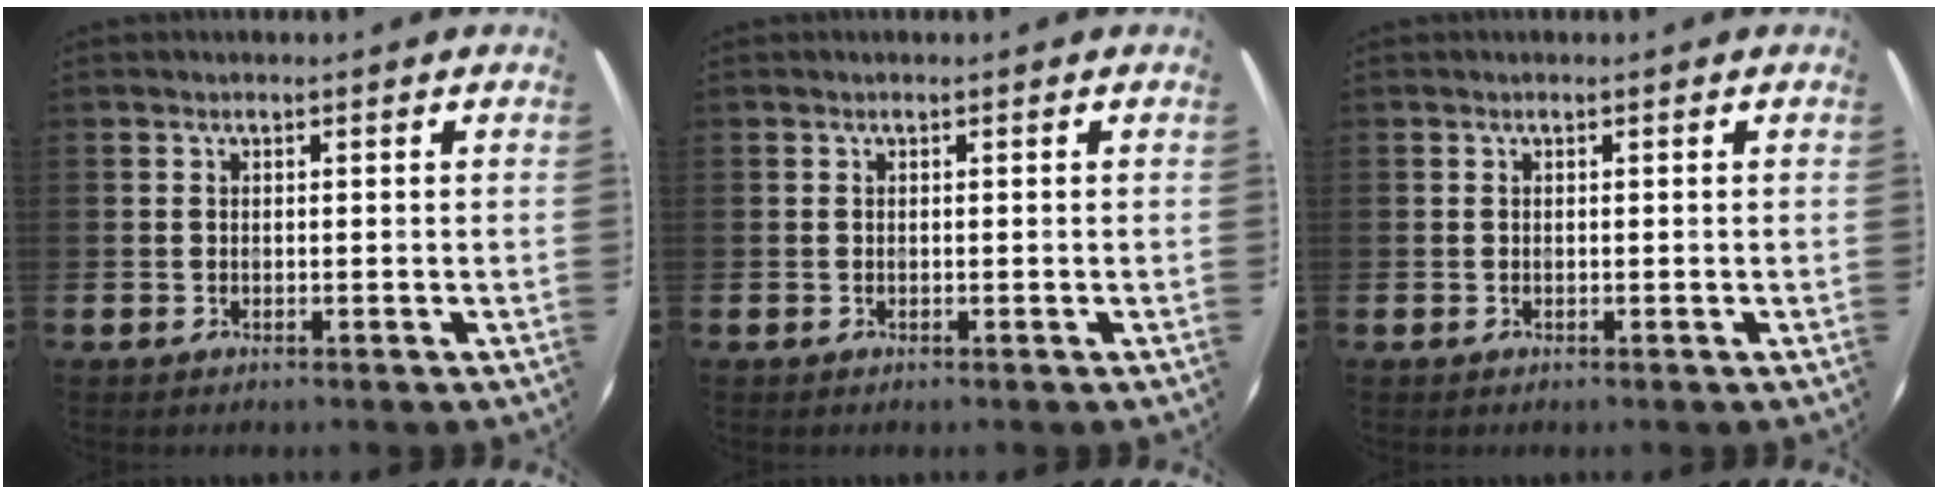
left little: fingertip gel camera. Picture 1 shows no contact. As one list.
[{"total": 0.0}, {"total": 0.0}]